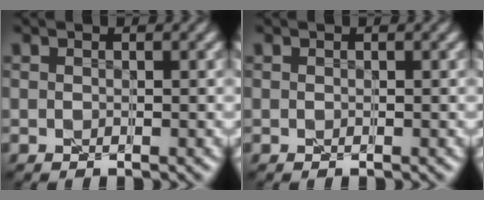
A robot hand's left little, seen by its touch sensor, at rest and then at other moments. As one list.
[{"total": 0.0}]